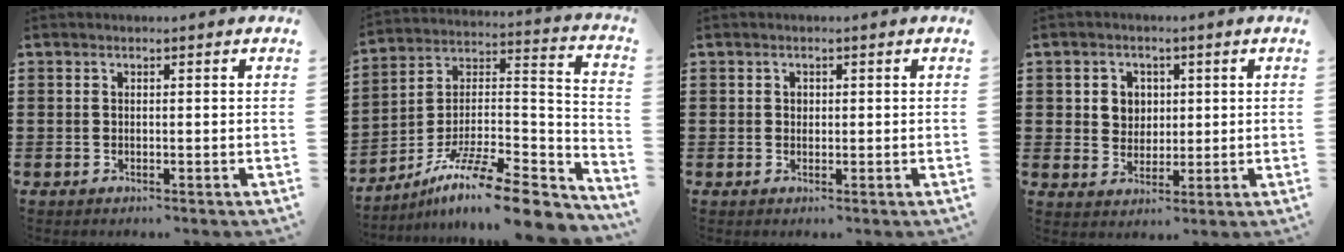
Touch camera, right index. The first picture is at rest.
{"total": 13.6, "force": [-10.0, 2.7, 8.8], "torque": [-0.145, 0.021, -0.181]}
{"total": 0.7, "force": [0.2, 0.6, 0.3], "torque": [-0.008, 0.002, 0.004]}
{"total": 3.9, "force": [1.0, 3.6, 1.1], "torque": [-0.030, 0.010, 0.014]}